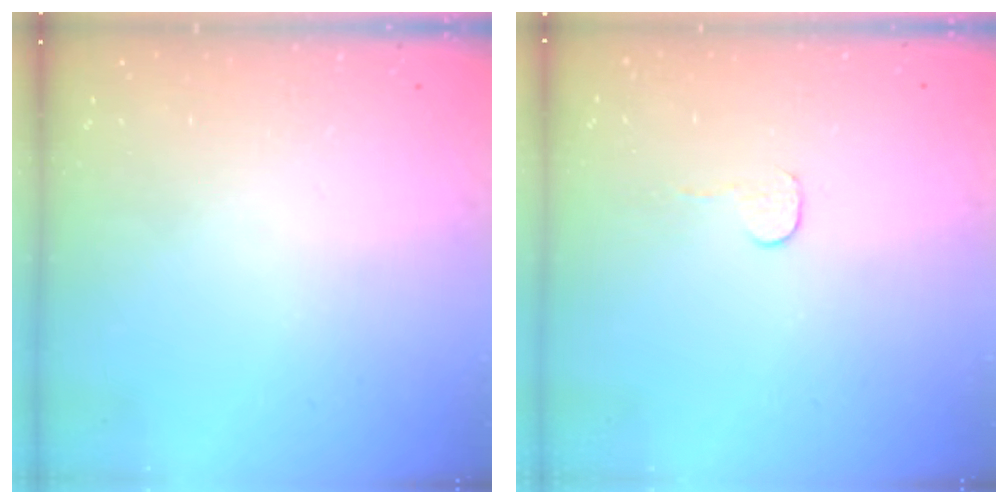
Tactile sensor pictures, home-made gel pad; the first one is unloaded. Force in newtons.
{"total": 3.0, "press": 3.0, "slide": 0.3}